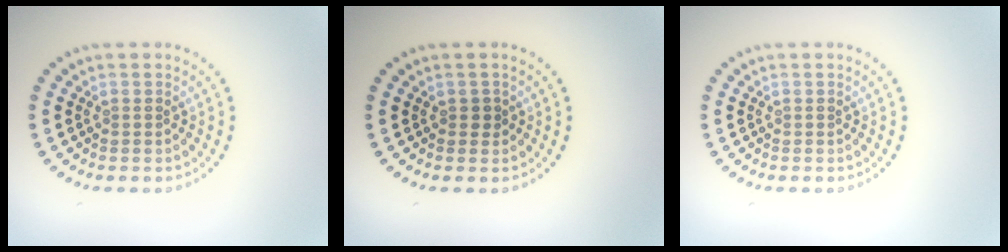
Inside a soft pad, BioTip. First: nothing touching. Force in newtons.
{"total": 0.8, "press": 0.7, "slide": 0.4}
{"total": 0.0}